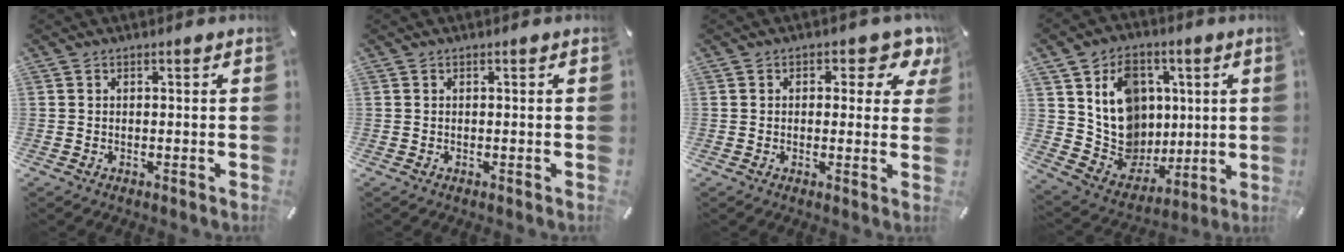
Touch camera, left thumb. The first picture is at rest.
{"total": 0.0}
{"total": 6.3, "force": [3.0, 3.7, 4.1], "torque": [-0.042, -0.018, 0.044]}
{"total": 16.4, "force": [2.9, 14.4, 7.2], "torque": [-0.118, -0.013, 0.075]}